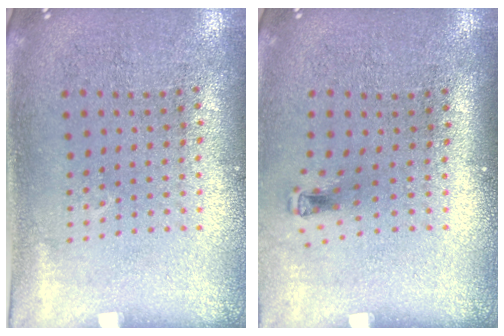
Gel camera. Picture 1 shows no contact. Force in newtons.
{"total": 0.6, "press": 0.3, "slide": 0.5}